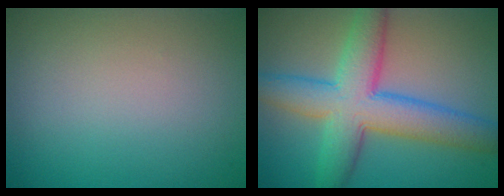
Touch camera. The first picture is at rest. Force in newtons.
{"total": 8.2, "press": 8.2, "slide": 0.2}